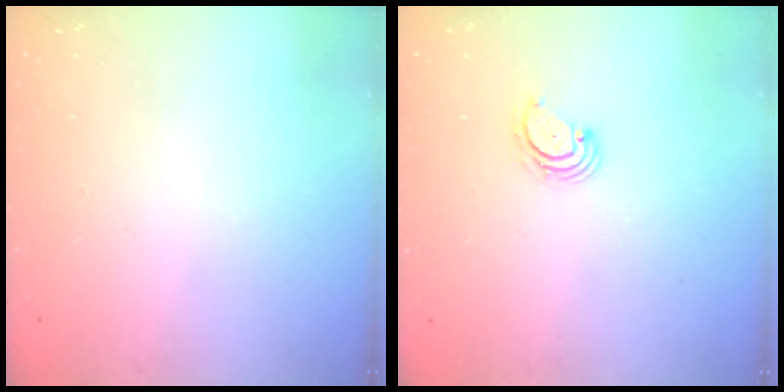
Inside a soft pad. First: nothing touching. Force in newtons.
{"total": 3.3, "press": 3.3, "slide": 0.6}